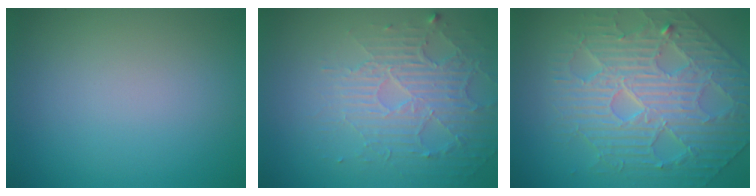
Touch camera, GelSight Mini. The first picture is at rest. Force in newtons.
{"total": 4.3, "press": 3.4, "slide": 2.6}
{"total": 6.4, "press": 5.5, "slide": 3.3}